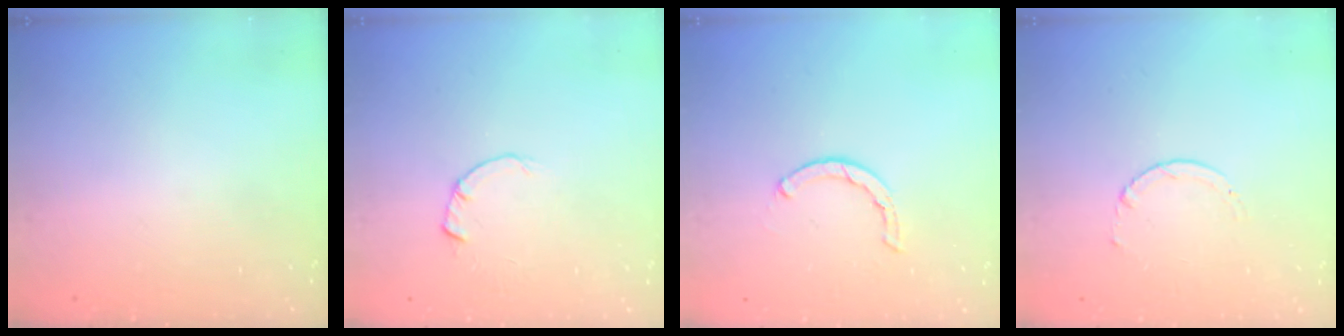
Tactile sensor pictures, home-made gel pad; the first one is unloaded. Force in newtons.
{"total": 1.8, "press": 1.7, "slide": 0.3}
{"total": 1.7, "press": 1.6, "slide": 0.3}
{"total": 1.7, "press": 1.7, "slide": 0.2}